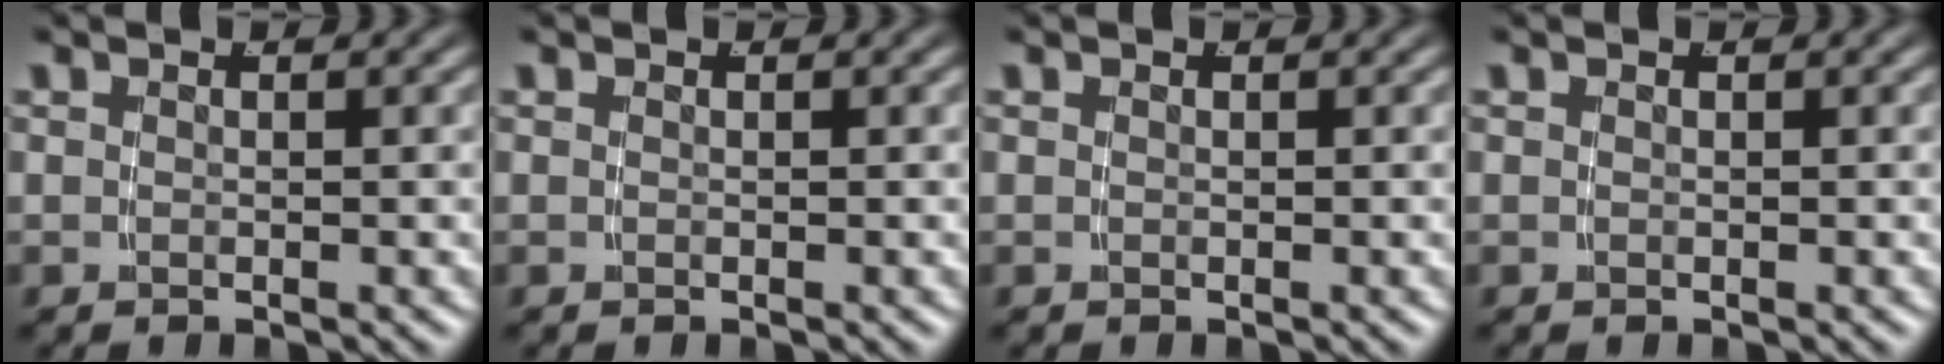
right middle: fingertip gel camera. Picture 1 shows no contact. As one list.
[{"total": 0.0}, {"total": 0.0}, {"total": 0.0}]